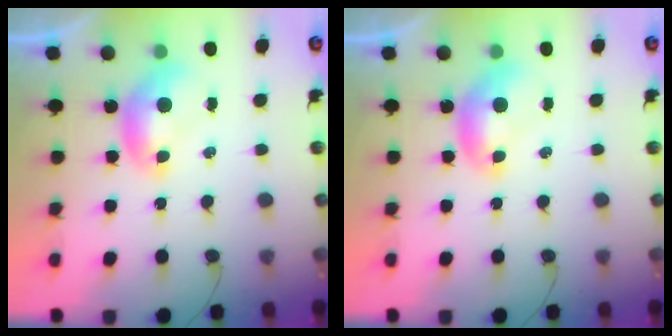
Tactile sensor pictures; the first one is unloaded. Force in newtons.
{"total": 0.0}